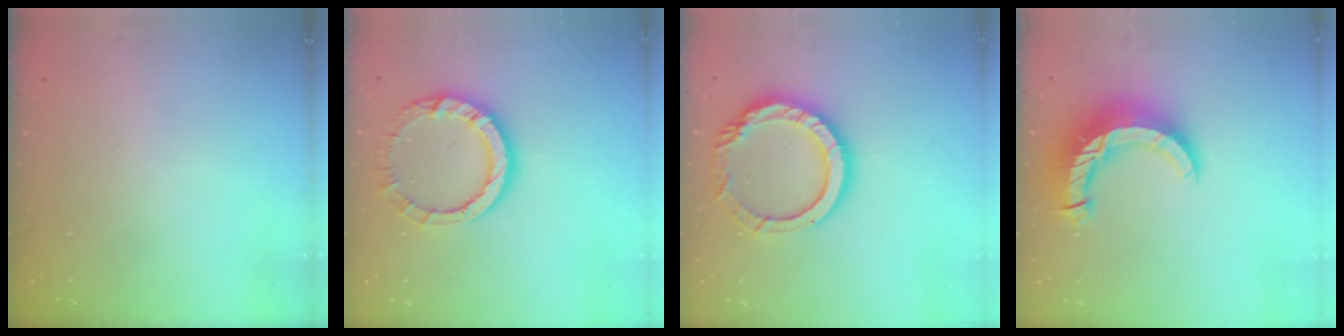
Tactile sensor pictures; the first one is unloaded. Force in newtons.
{"total": 10.2, "press": 10.2, "slide": 0.9}
{"total": 14.2, "press": 14.1, "slide": 1.3}
{"total": 13.7, "press": 13.7, "slide": 1.3}